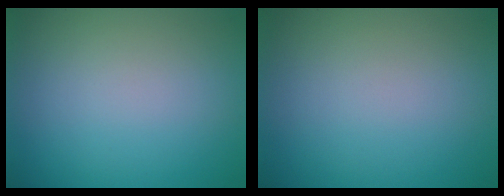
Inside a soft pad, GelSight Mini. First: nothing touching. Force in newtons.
{"total": 0.0}